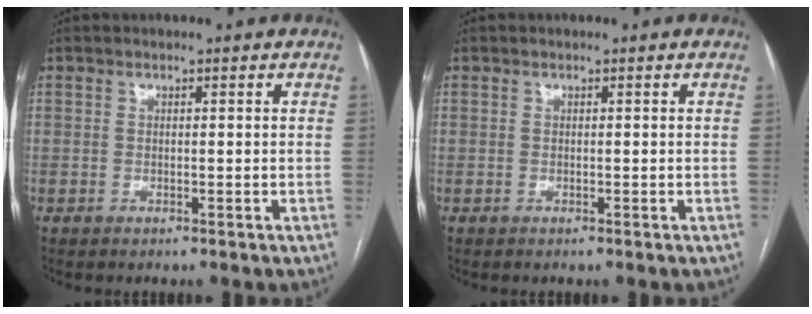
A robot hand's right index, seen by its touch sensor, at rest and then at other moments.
{"total": 0.0}